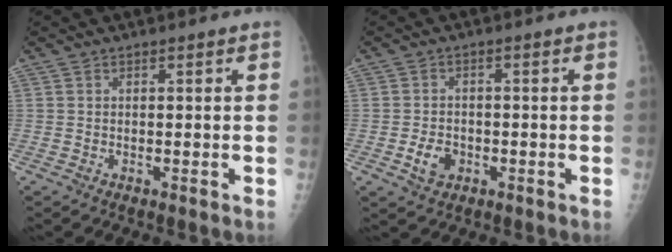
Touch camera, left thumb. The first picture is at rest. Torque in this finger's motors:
{"motor_torque": [-0.56, 0.63, 0.41, 0.22, 0.00]}